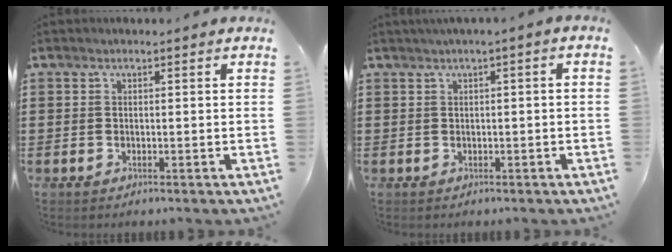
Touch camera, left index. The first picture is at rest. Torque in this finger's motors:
{"motor_torque": [0.94, 0.15, 0.53, 0.13]}